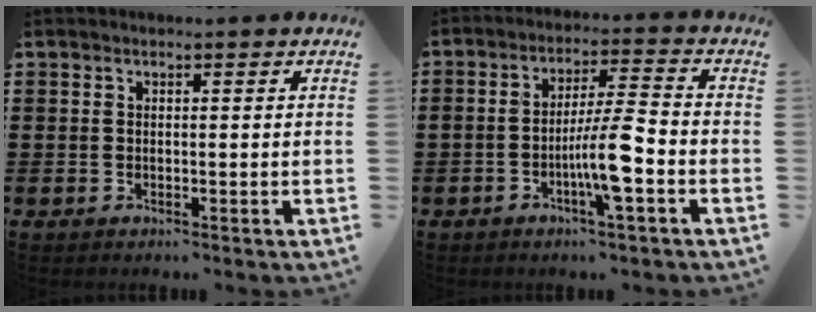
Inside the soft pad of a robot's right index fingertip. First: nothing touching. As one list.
[{"total": 7.8, "force": [-2.9, 0.9, 7.2], "torque": [-0.132, 0.000, -0.057]}]